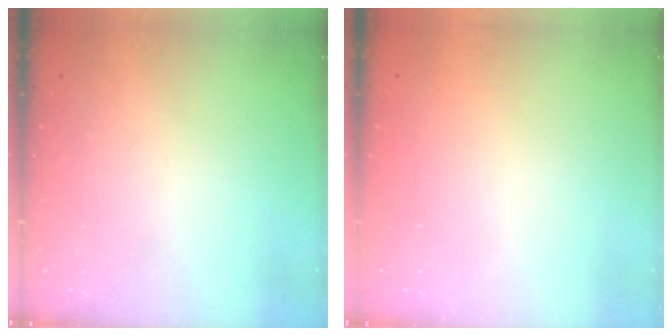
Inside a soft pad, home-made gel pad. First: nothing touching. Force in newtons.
{"total": 1.3, "press": 1.3, "slide": 0.2}